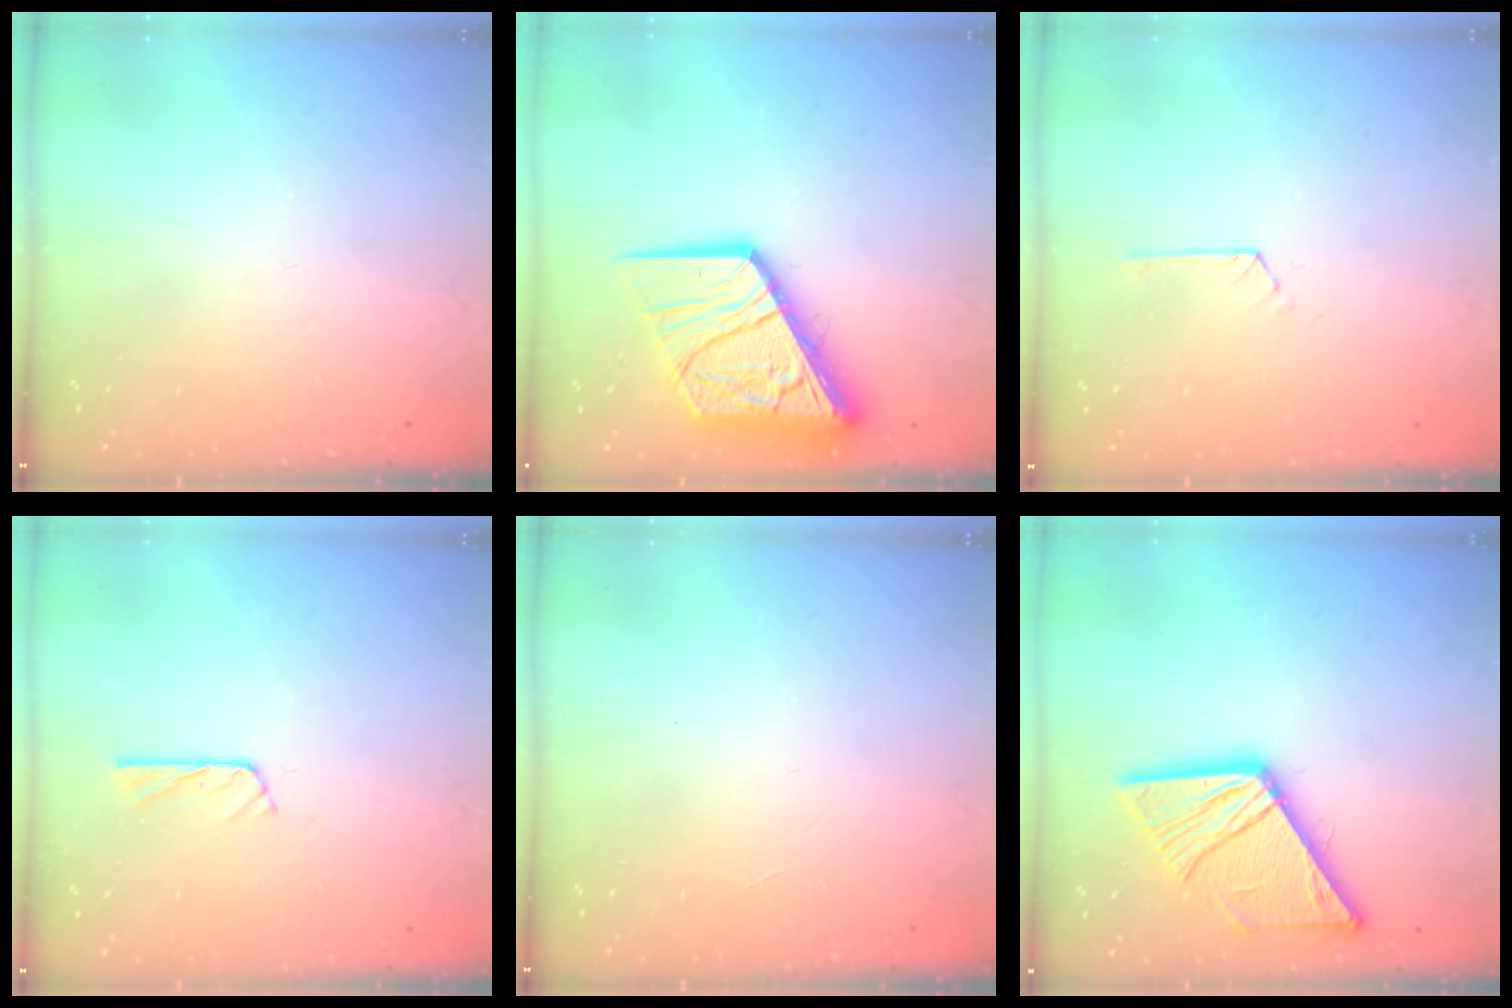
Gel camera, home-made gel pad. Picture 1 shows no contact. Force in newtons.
{"total": 19.3, "press": 19.1, "slide": 2.1}
{"total": 2.0, "press": 2.0, "slide": 0.2}
{"total": 4.3, "press": 4.3, "slide": 0.4}
{"total": 0.0}
{"total": 15.2, "press": 15.1, "slide": 1.5}